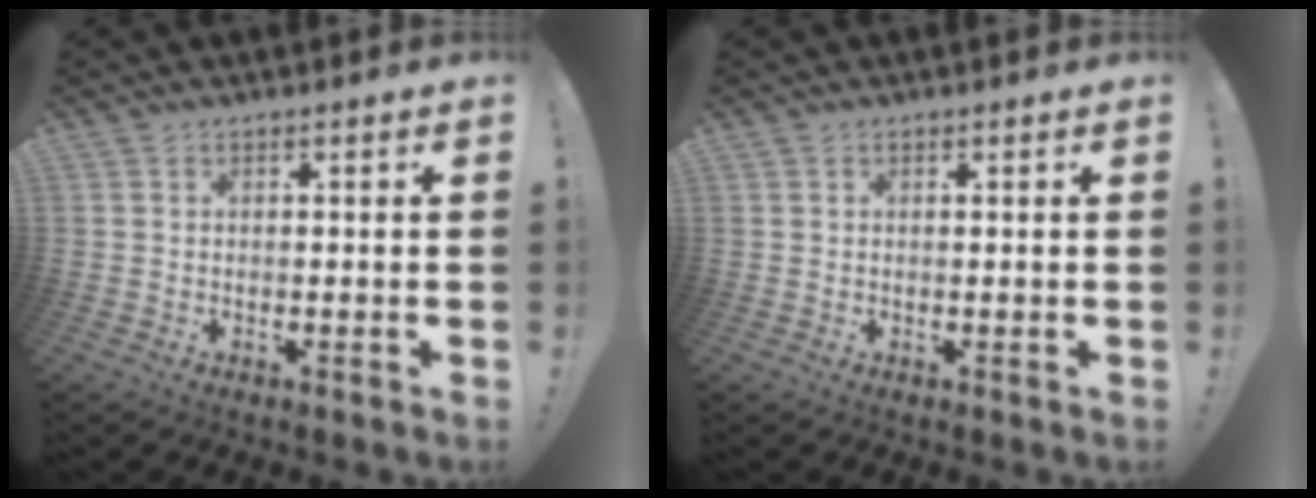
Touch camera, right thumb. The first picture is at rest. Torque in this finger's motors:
{"motor_torque": [-1.18, 1.71, -0.51, 0.99, 0.00]}